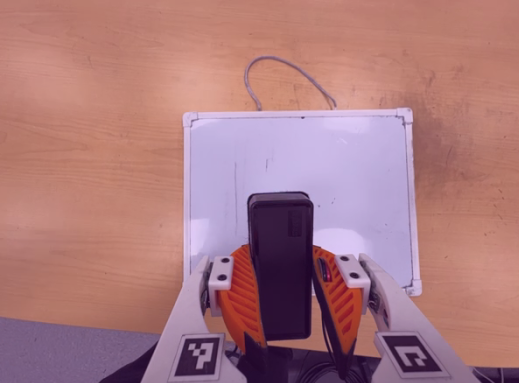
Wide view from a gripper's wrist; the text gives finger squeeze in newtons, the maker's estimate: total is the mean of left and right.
{"total": 6.8, "left": 6.1, "right": 7.5}